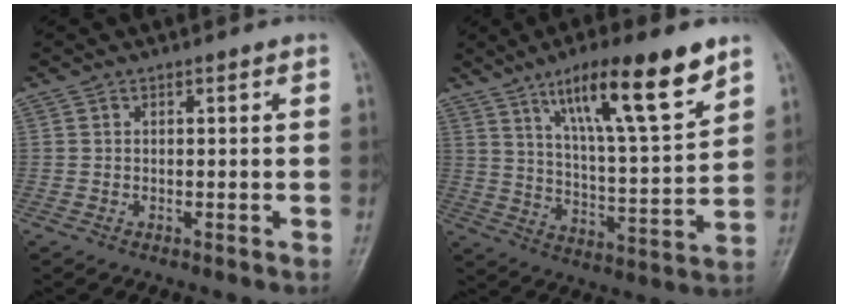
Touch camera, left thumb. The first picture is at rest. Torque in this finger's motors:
{"motor_torque": [1.40, 1.34, 1.76, -1.01, 0.50]}